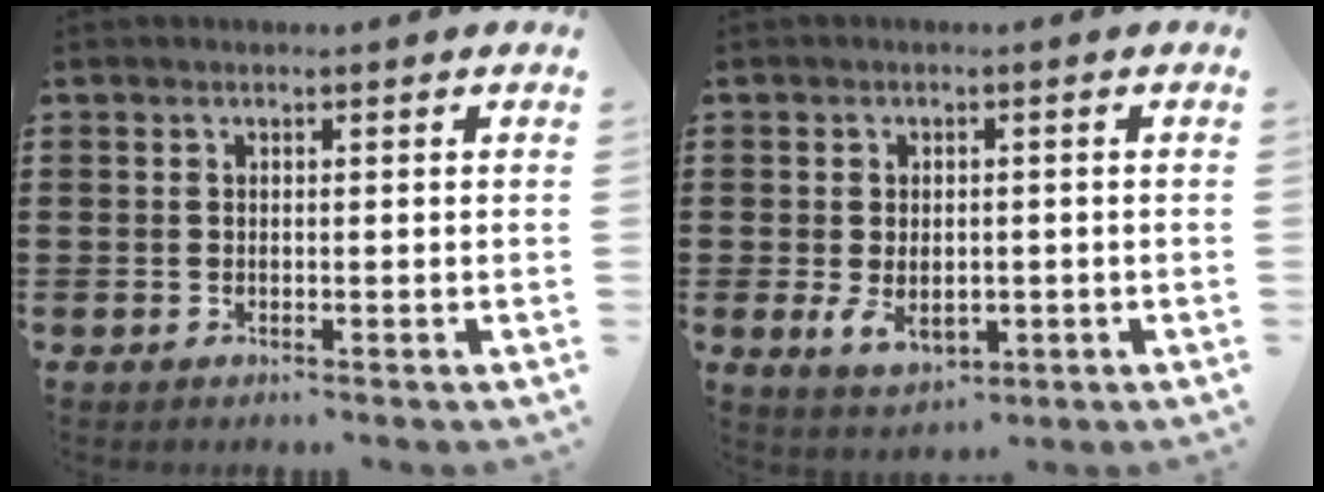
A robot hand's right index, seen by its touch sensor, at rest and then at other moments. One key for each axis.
{"total": 4.1, "fx": -0.8, "fy": 2.5, "fz": 3.1, "tx": -0.064, "ty": -0.004, "tz": -0.019}